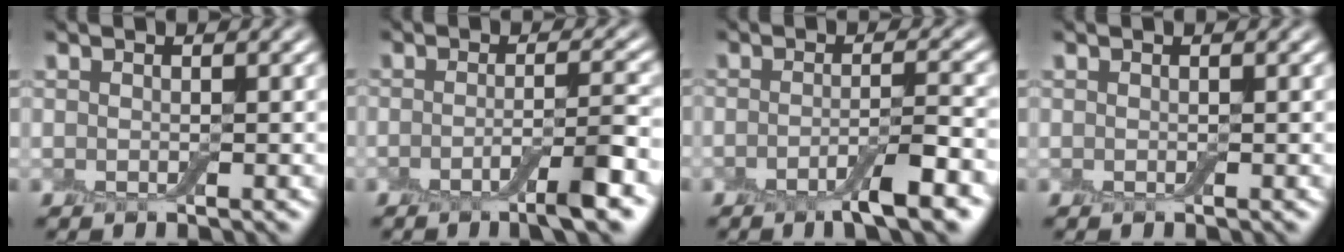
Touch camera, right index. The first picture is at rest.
{"total": 4.0, "force": [-2.0, 0.4, 3.4], "torque": [-0.052, 0.003, -0.039]}
{"total": 4.3, "force": [-2.5, 0.6, 3.5], "torque": [-0.057, -0.003, -0.043]}
{"total": 0.0}